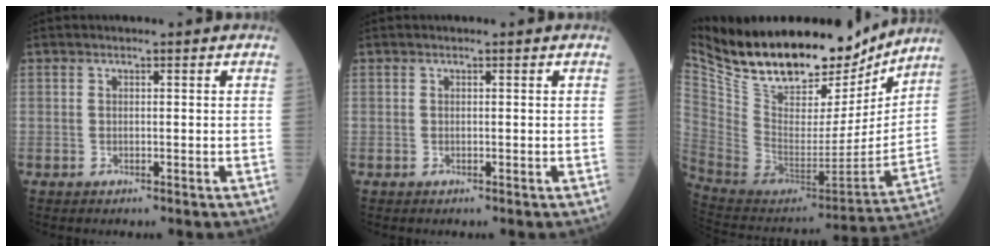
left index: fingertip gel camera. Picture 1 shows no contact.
{"total": 0.0}
{"total": 28.4, "force": [23.2, 9.6, 13.3], "torque": [-0.257, -0.016, 0.371]}